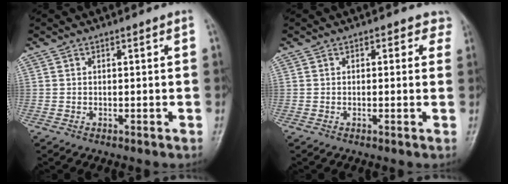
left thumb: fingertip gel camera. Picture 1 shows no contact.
{"total": 2.3, "force": [1.2, 1.7, 0.9], "torque": [0.026, 0.001, 0.001]}